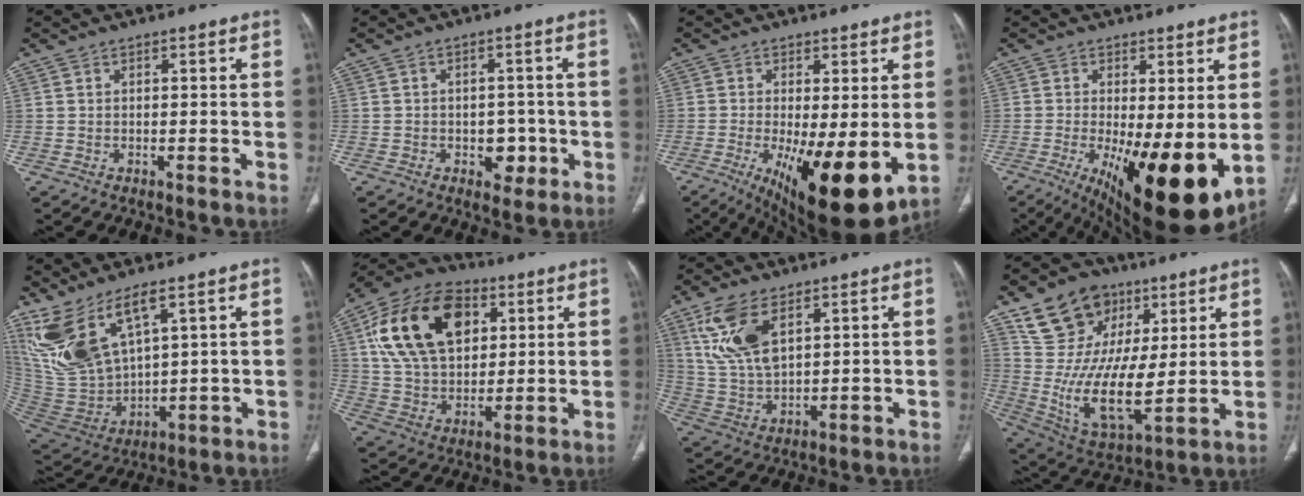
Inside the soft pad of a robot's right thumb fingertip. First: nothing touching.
{"total": 4.8, "force": [-1.4, 3.6, 2.8], "torque": [-0.004, 0.012, -0.015]}
{"total": 15.1, "force": [-3.3, 4.7, 14.0], "torque": [-0.203, -0.029, -0.033]}
{"total": 16.8, "force": [-2.8, 5.6, 15.5], "torque": [-0.215, -0.029, -0.019]}
{"total": 15.0, "force": [8.5, 6.0, 10.8], "torque": [-0.214, -0.041, 0.197]}
{"total": 22.9, "force": [7.6, 14.8, 15.7], "torque": [-0.266, -0.002, 0.133]}
{"total": 12.3, "force": [5.7, 6.1, 9.0], "torque": [-0.180, -0.018, 0.124]}
{"total": 20.1, "force": [10.1, 13.7, 10.7], "torque": [-0.163, -0.042, 0.194]}